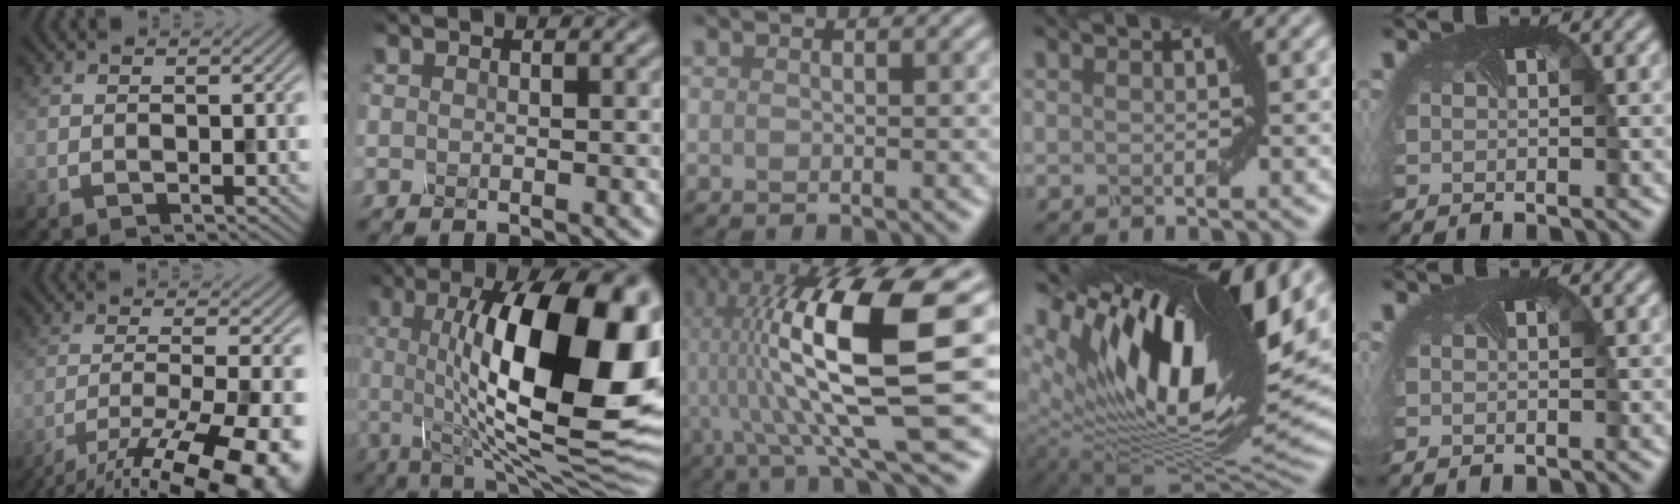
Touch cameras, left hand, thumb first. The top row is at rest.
{"thumb": {"total": 15.9, "force": [-10.7, 3.4, 11.3], "torque": [-0.174, -0.034, -0.152]}, "index": {"total": 19.2, "force": [2.7, 7.0, 17.6], "torque": [-0.239, 0.009, 0.042]}, "middle": {"total": 14.3, "force": [1.3, 2.8, 14.0], "torque": [-0.250, 0.008, 0.035]}, "ring": {"total": 17.1, "force": [6.6, 7.4, 13.9], "torque": [-0.253, 0.006, 0.118]}}